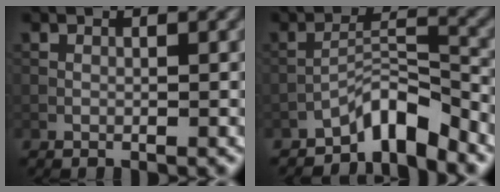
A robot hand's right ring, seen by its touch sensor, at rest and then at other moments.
{"total": 4.4, "force": [-3.6, 1.0, 2.3], "torque": [-0.028, 0.016, -0.070]}